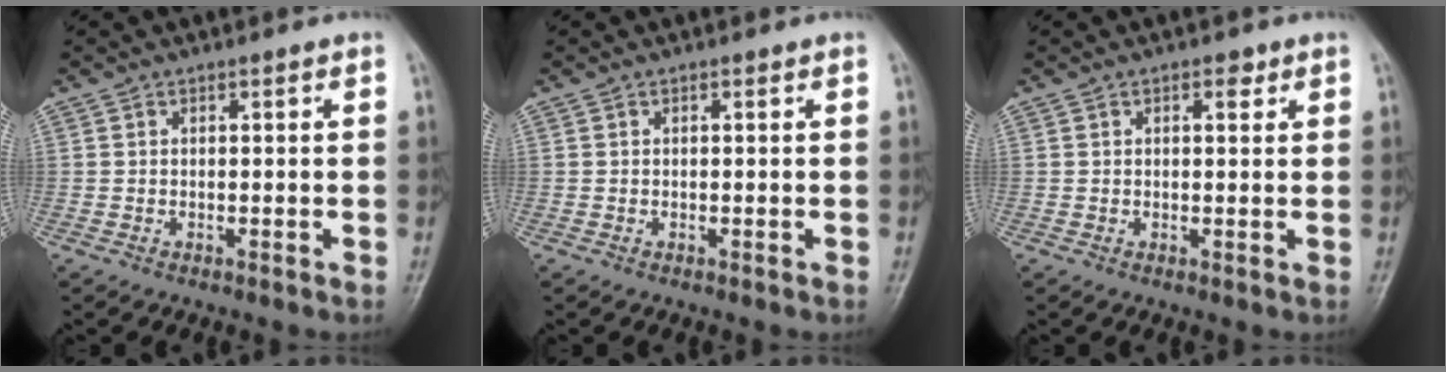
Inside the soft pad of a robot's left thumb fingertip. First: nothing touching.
{"total": 0.0}
{"total": 1.8, "force": [0.9, 0.9, 1.3], "torque": [-0.012, -0.001, 0.011]}